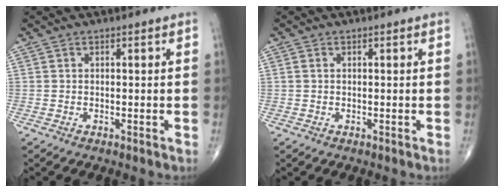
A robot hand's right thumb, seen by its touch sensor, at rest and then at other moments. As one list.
[{"total": 0.6, "force": [0.1, 0.5, 0.4], "torque": [-0.012, 0.001, 0.003]}]